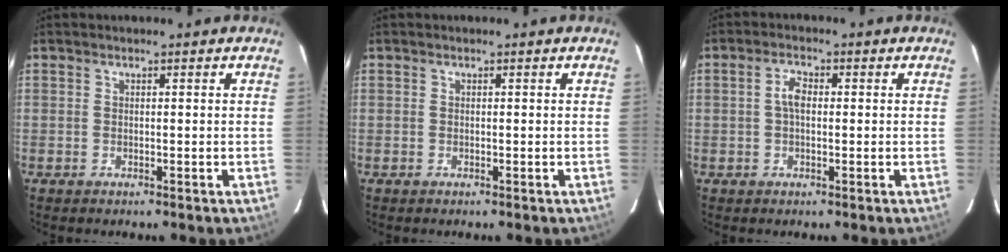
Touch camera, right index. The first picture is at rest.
{"total": 0.0}
{"total": 3.0, "force": [0.1, 1.5, 2.5], "torque": [-0.051, 0.009, 0.003]}